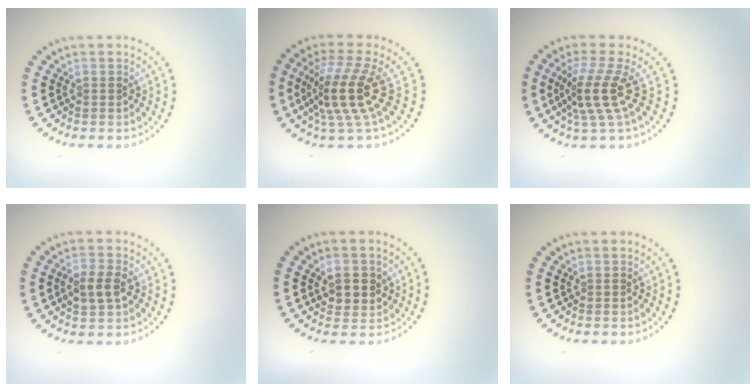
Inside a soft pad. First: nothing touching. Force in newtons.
{"total": 5.1, "press": 3.7, "slide": 3.4}
{"total": 4.0, "press": 2.8, "slide": 2.9}
{"total": 2.8, "press": 2.8, "slide": 0.3}
{"total": 2.6, "press": 2.6, "slide": 0.7}
{"total": 0.0}